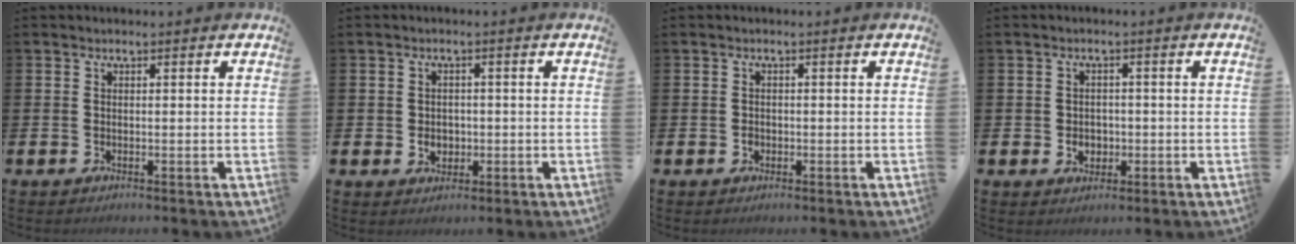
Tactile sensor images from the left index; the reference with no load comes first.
{"total": 2.0, "force": [-0.2, 1.9, 0.8], "torque": [-0.004, 0.000, -0.011]}
{"total": 0.9, "force": [-0.3, 0.8, 0.2], "torque": [0.003, 0.002, -0.009]}
{"total": 2.2, "force": [-0.3, 2.0, 0.8], "torque": [0.002, -0.003, -0.016]}